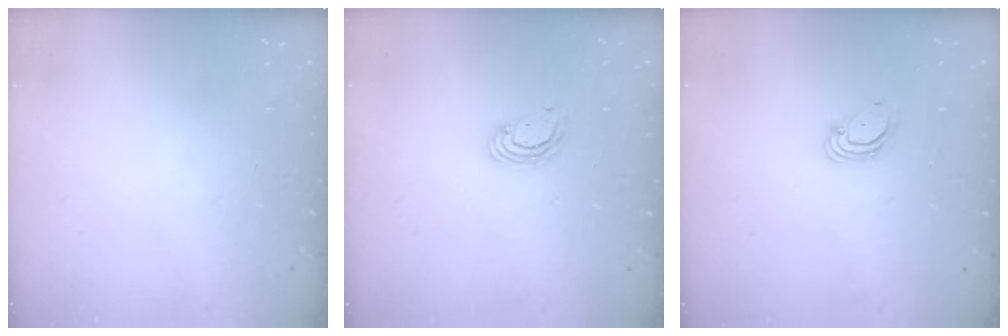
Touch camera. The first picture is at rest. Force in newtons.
{"total": 3.8, "press": 3.8, "slide": 0.3}
{"total": 3.8, "press": 3.8, "slide": 0.1}